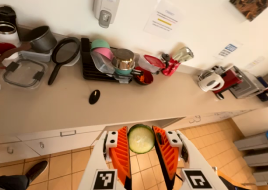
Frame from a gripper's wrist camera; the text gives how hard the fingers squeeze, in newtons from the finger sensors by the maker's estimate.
{"total": 7.8, "left": 7.6, "right": 8.0}